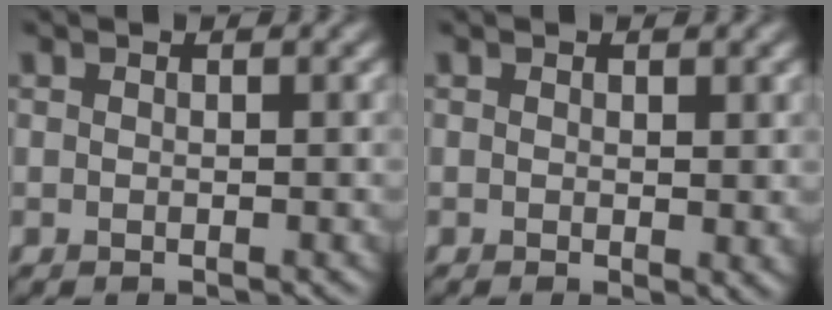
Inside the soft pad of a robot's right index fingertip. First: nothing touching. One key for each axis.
{"total": 1.3, "fx": 0.2, "fy": 0.3, "fz": 1.2, "tx": -0.013, "ty": -0.005, "tz": 0.003}